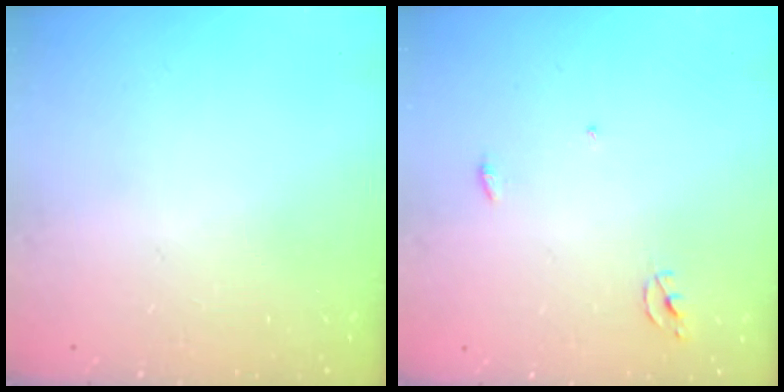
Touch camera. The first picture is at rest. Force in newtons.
{"total": 2.3, "press": 2.3, "slide": 0.1}